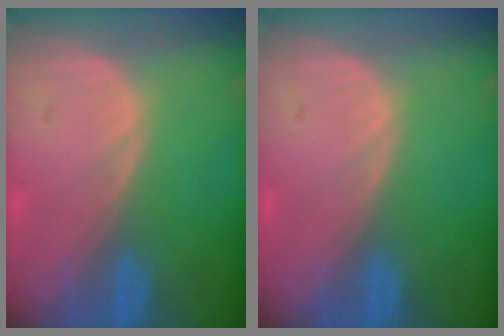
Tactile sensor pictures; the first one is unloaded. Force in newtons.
{"total": 0.0}